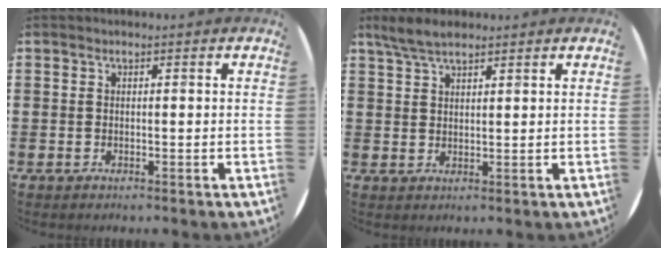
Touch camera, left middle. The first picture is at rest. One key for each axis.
{"total": 4.0, "fx": 3.2, "fy": 1.1, "fz": 2.1, "tx": -0.046, "ty": 0.002, "tz": 0.059}